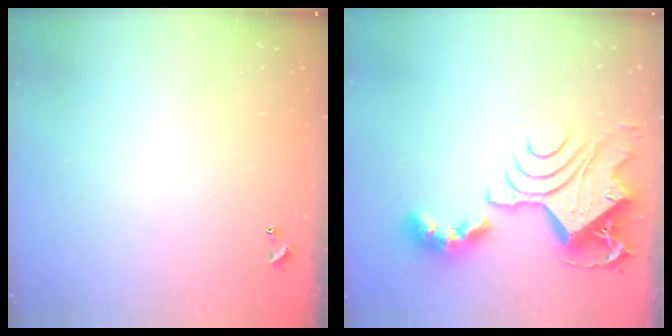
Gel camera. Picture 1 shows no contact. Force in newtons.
{"total": 14.1, "press": 14.0, "slide": 1.4}